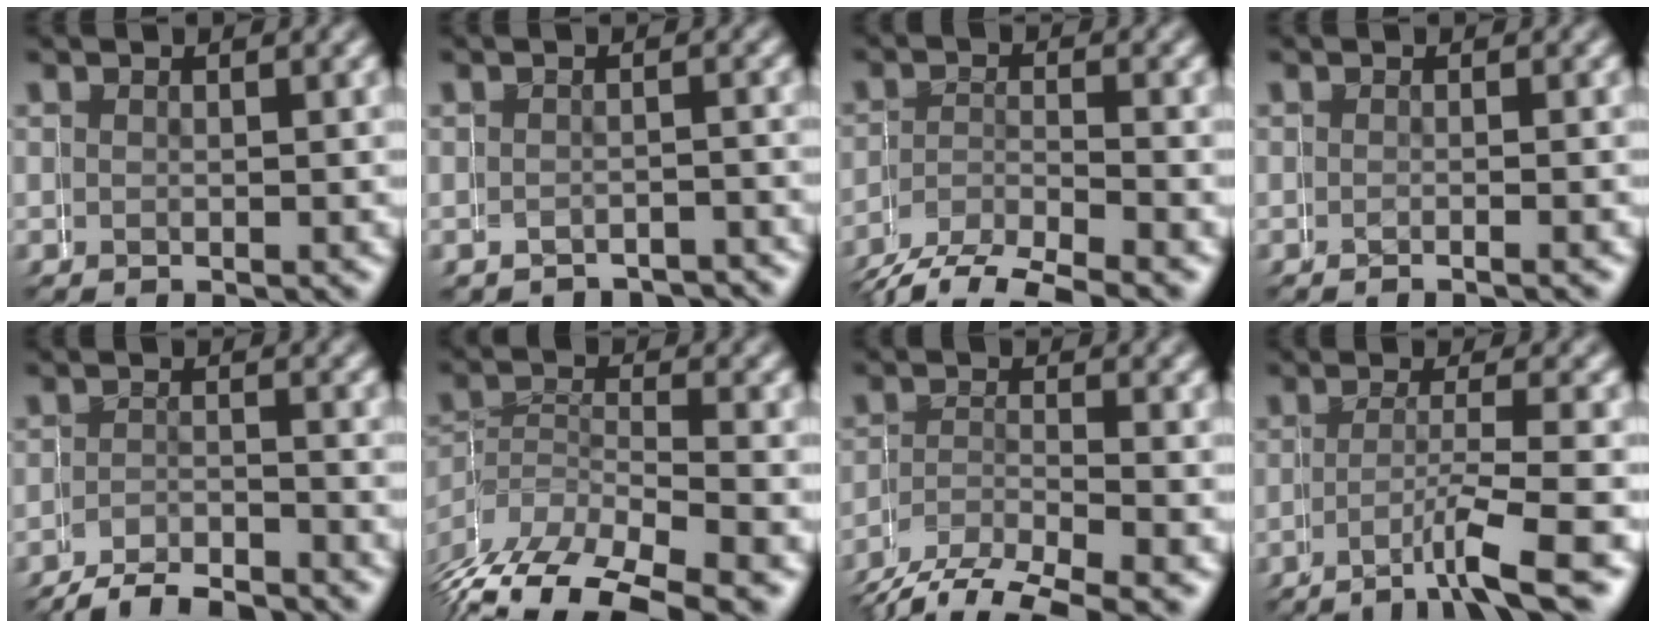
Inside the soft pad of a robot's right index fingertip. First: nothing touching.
{"total": 2.8, "force": [-2.2, 0.1, -1.7], "torque": [0.025, -0.001, -0.034]}
{"total": 3.9, "force": [-2.7, 2.4, 1.4], "torque": [-0.028, -0.004, -0.046]}
{"total": 0.9, "force": [-0.9, -0.3, 0.2], "torque": [0.012, 0.009, -0.015]}
{"total": 5.6, "force": [-5.3, 1.8, -0.2], "torque": [0.002, -0.013, -0.083]}
{"total": 6.0, "force": [-3.1, 4.0, 3.2], "torque": [-0.066, -0.013, -0.043]}
{"total": 4.2, "force": [-2.8, 2.5, 2.0], "torque": [-0.042, -0.012, -0.041]}
{"total": 3.4, "force": [-2.8, -0.1, 2.0], "torque": [-0.038, -0.010, -0.037]}